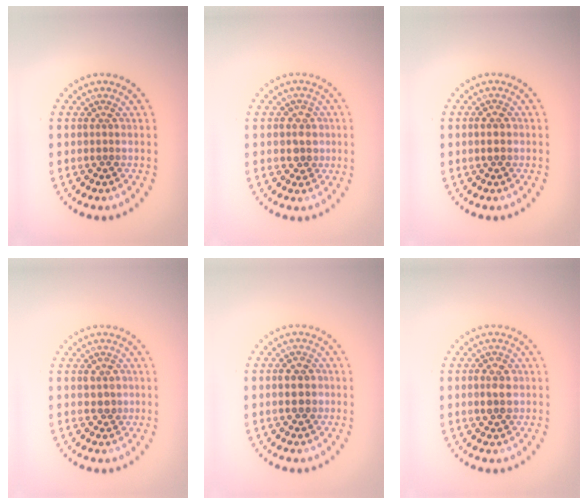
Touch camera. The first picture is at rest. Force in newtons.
{"total": 1.7, "press": 1.5, "slide": 0.8}
{"total": 1.9, "press": 1.9, "slide": 0.2}
{"total": 1.7, "press": 1.7, "slide": 0.3}
{"total": 2.2, "press": 2.2, "slide": 0.1}
{"total": 2.3, "press": 2.3, "slide": 0.2}